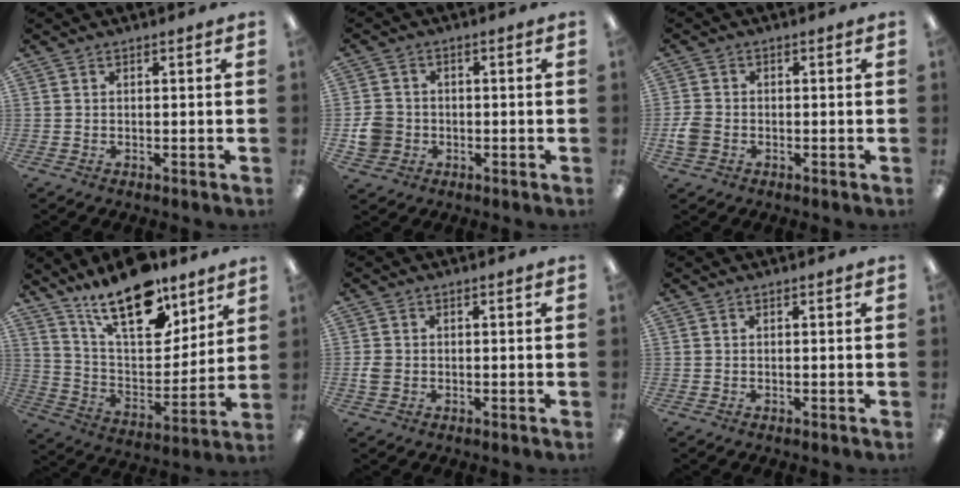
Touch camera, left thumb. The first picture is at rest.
{"total": 5.9, "force": [-1.4, 5.3, 2.0], "torque": [-0.042, 0.011, -0.023]}
{"total": 4.3, "force": [-1.3, 3.3, 2.3], "torque": [-0.042, 0.009, -0.022]}
{"total": 20.5, "force": [14.7, 8.3, 11.6], "torque": [-0.203, -0.085, 0.257]}
{"total": 2.5, "force": [-0.3, 2.1, 1.3], "torque": [-0.023, 0.005, -0.006]}
{"total": 0.0}